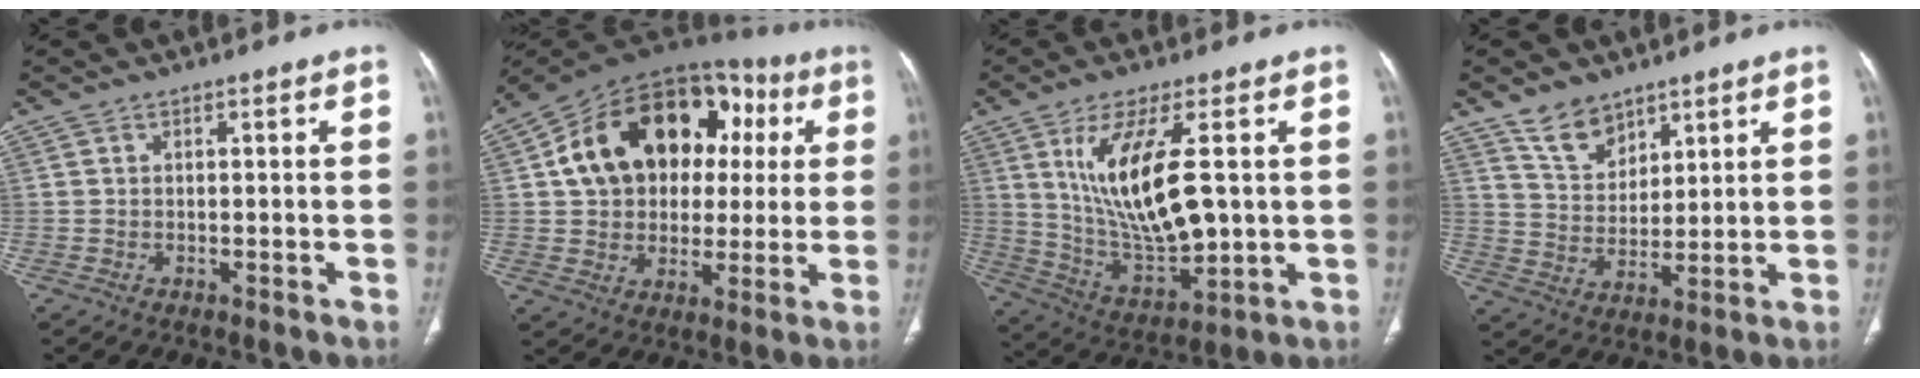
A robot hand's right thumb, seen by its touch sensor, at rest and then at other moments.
{"total": 23.7, "force": [4.7, 17.0, 15.9], "torque": [-0.213, 0.039, 0.073]}
{"total": 16.8, "force": [3.3, 6.4, 15.2], "torque": [-0.284, -0.021, 0.079]}
{"total": 7.9, "force": [5.7, 4.7, 2.6], "torque": [-0.020, -0.039, 0.114]}